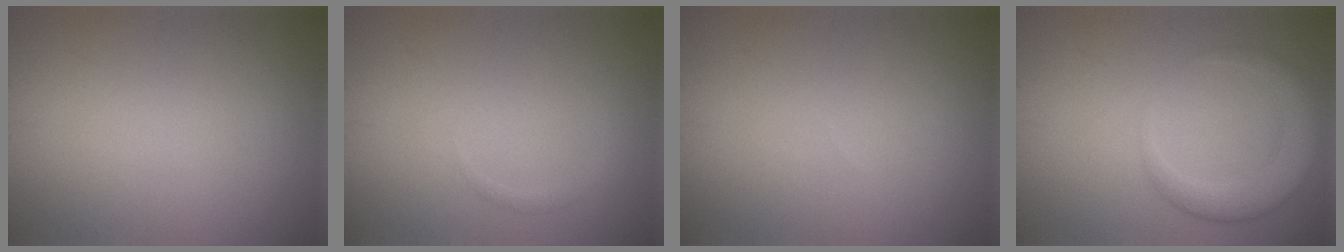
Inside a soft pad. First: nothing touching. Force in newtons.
{"total": 0.7, "press": 0.7, "slide": 0.0}
{"total": 0.0}
{"total": 3.8, "press": 3.8, "slide": 0.4}